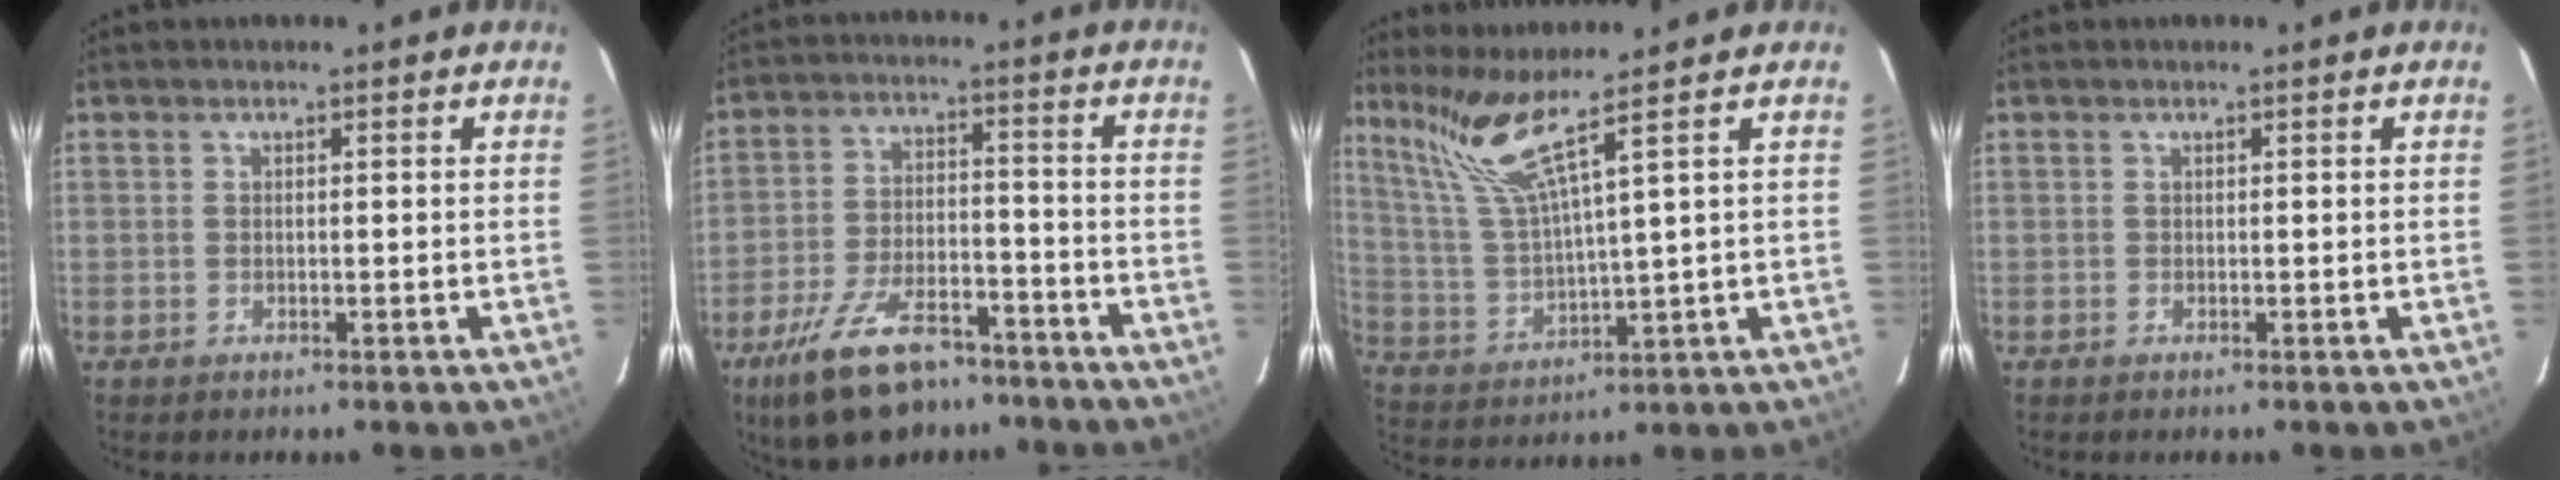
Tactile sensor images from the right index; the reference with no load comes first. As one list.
[{"total": 16.6, "force": [-12.8, 6.4, 8.4], "torque": [-0.180, -0.015, -0.208]}, {"total": 8.5, "force": [6.3, -1.8, 5.5], "torque": [-0.104, -0.006, 0.140]}, {"total": 0.0}]